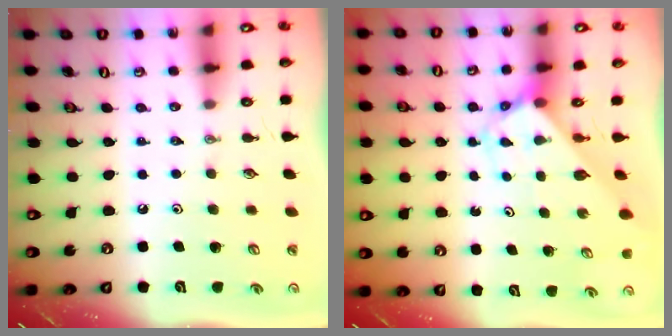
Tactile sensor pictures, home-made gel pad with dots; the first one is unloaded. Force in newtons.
{"total": 2.8, "press": 2.8, "slide": 0.2}